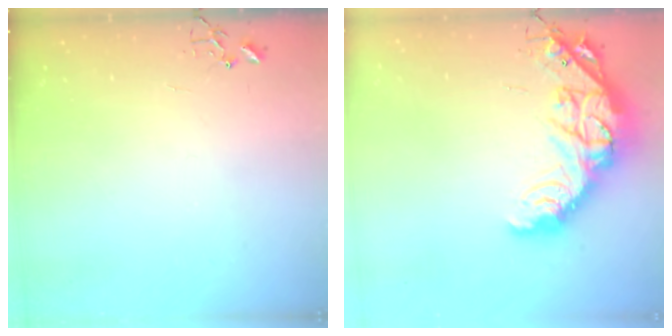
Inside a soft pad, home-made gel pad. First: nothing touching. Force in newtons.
{"total": 22.0, "press": 21.9, "slide": 1.6}